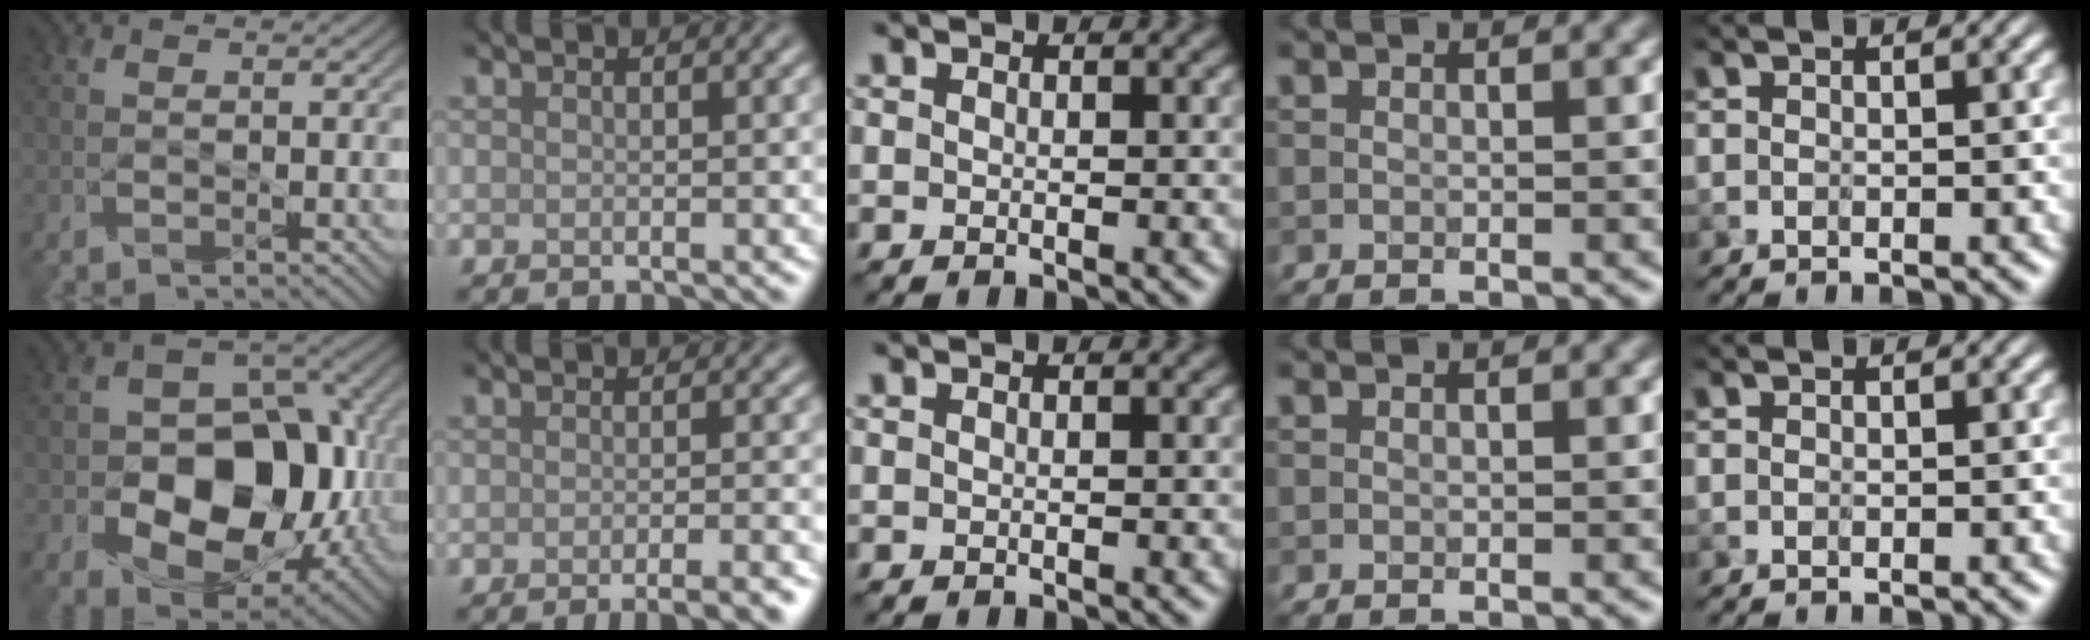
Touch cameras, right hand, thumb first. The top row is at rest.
{"thumb": {"total": 15.2, "force": [-3.5, 10.6, 10.3], "torque": [-0.139, -0.014, -0.065]}, "index": {"total": 4.5, "force": [-2.6, 1.2, 3.4], "torque": [-0.023, 0.007, -0.031]}}